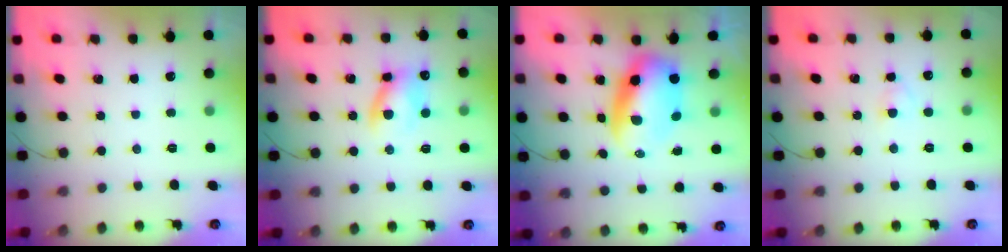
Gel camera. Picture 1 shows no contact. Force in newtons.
{"total": 9.3, "press": 9.2, "slide": 1.6}
{"total": 9.9, "press": 9.5, "slide": 2.6}
{"total": 2.2, "press": 2.0, "slide": 1.0}